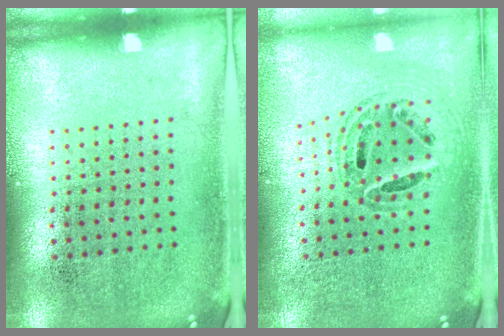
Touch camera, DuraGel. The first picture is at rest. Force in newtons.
{"total": 0.8, "press": 0.8, "slide": 0.1}